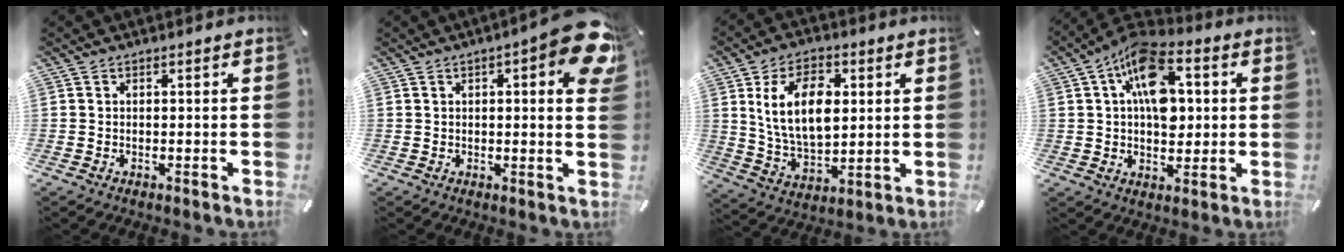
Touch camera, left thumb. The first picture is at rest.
{"total": 10.8, "force": [4.3, 2.9, 9.4], "torque": [-0.110, -0.030, 0.070]}
{"total": 13.9, "force": [3.8, 8.9, 10.0], "torque": [-0.204, 0.001, 0.066]}
{"total": 15.5, "force": [3.2, 9.6, 11.7], "torque": [-0.197, -0.008, 0.056]}